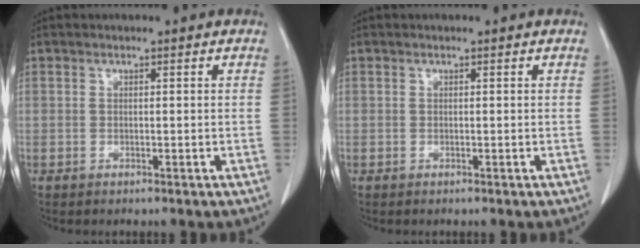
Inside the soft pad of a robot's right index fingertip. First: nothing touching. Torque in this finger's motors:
{"motor_torque": [0.00, 0.00, 0.00, 0.00]}